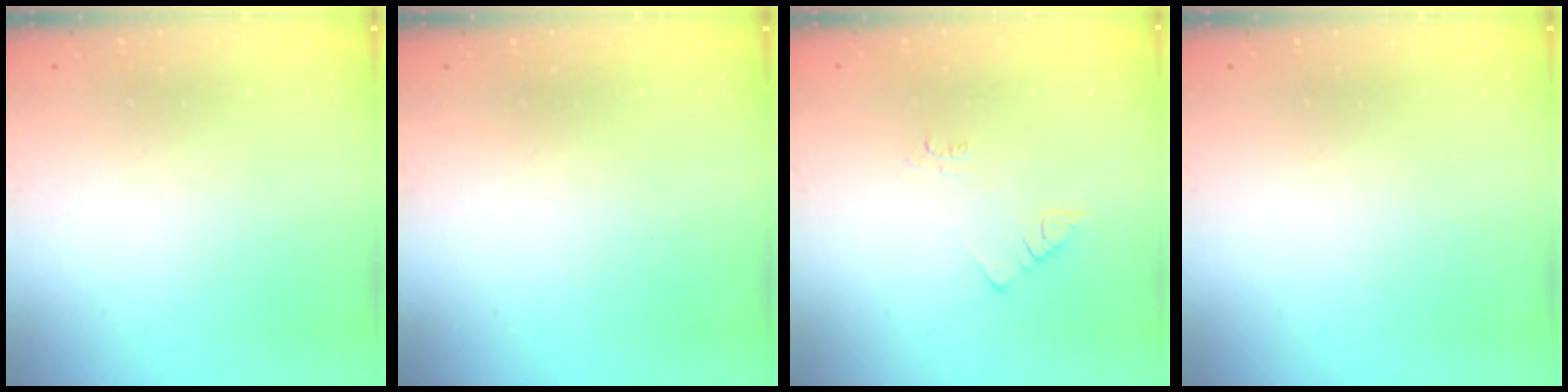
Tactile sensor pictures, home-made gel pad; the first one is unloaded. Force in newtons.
{"total": 2.5, "press": 2.4, "slide": 0.4}
{"total": 2.5, "press": 2.5, "slide": 0.5}
{"total": 0.0}